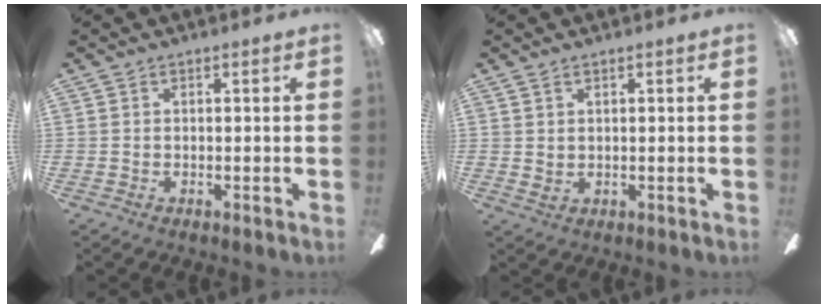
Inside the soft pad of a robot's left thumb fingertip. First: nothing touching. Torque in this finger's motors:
{"motor_torque": [-0.16, -0.24, 0.35, -0.25, 0.01]}